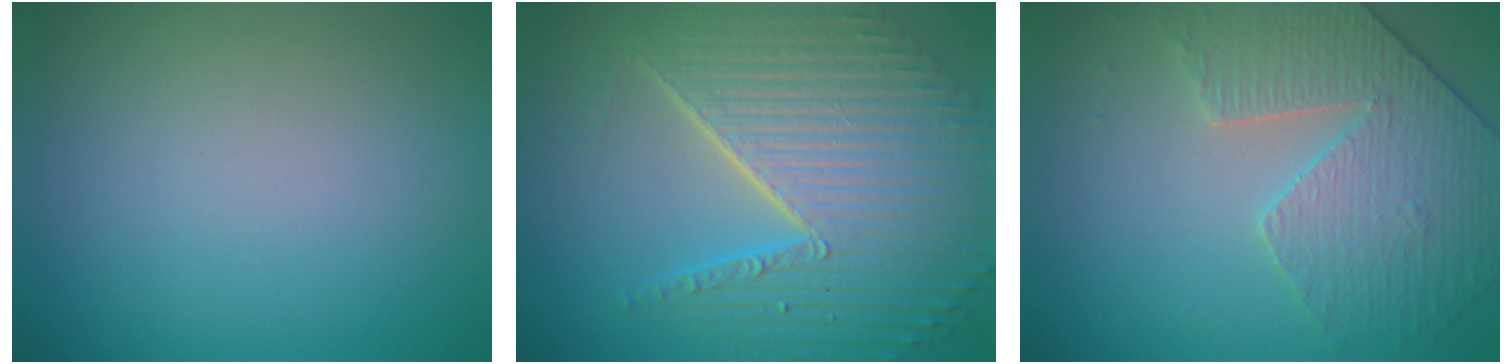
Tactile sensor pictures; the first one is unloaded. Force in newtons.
{"total": 10.2, "press": 6.6, "slide": 7.8}
{"total": 4.0, "press": 3.7, "slide": 1.5}